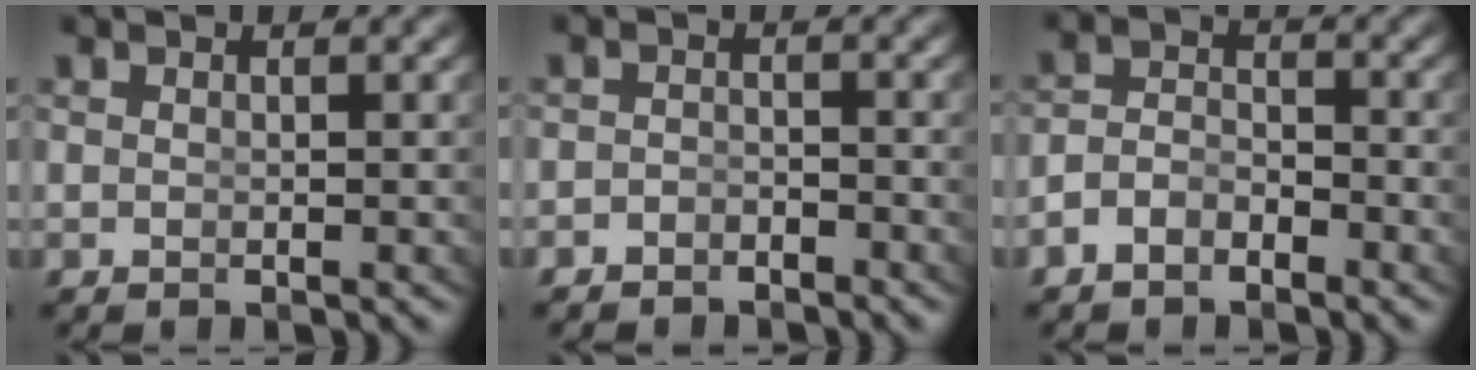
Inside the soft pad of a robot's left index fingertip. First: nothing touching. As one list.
[{"total": 2.3, "force": [-2.2, 0.6, -0.3], "torque": [0.004, -0.017, -0.032]}, {"total": 3.3, "force": [-2.5, 2.0, 1.0], "torque": [-0.016, -0.013, -0.041]}]